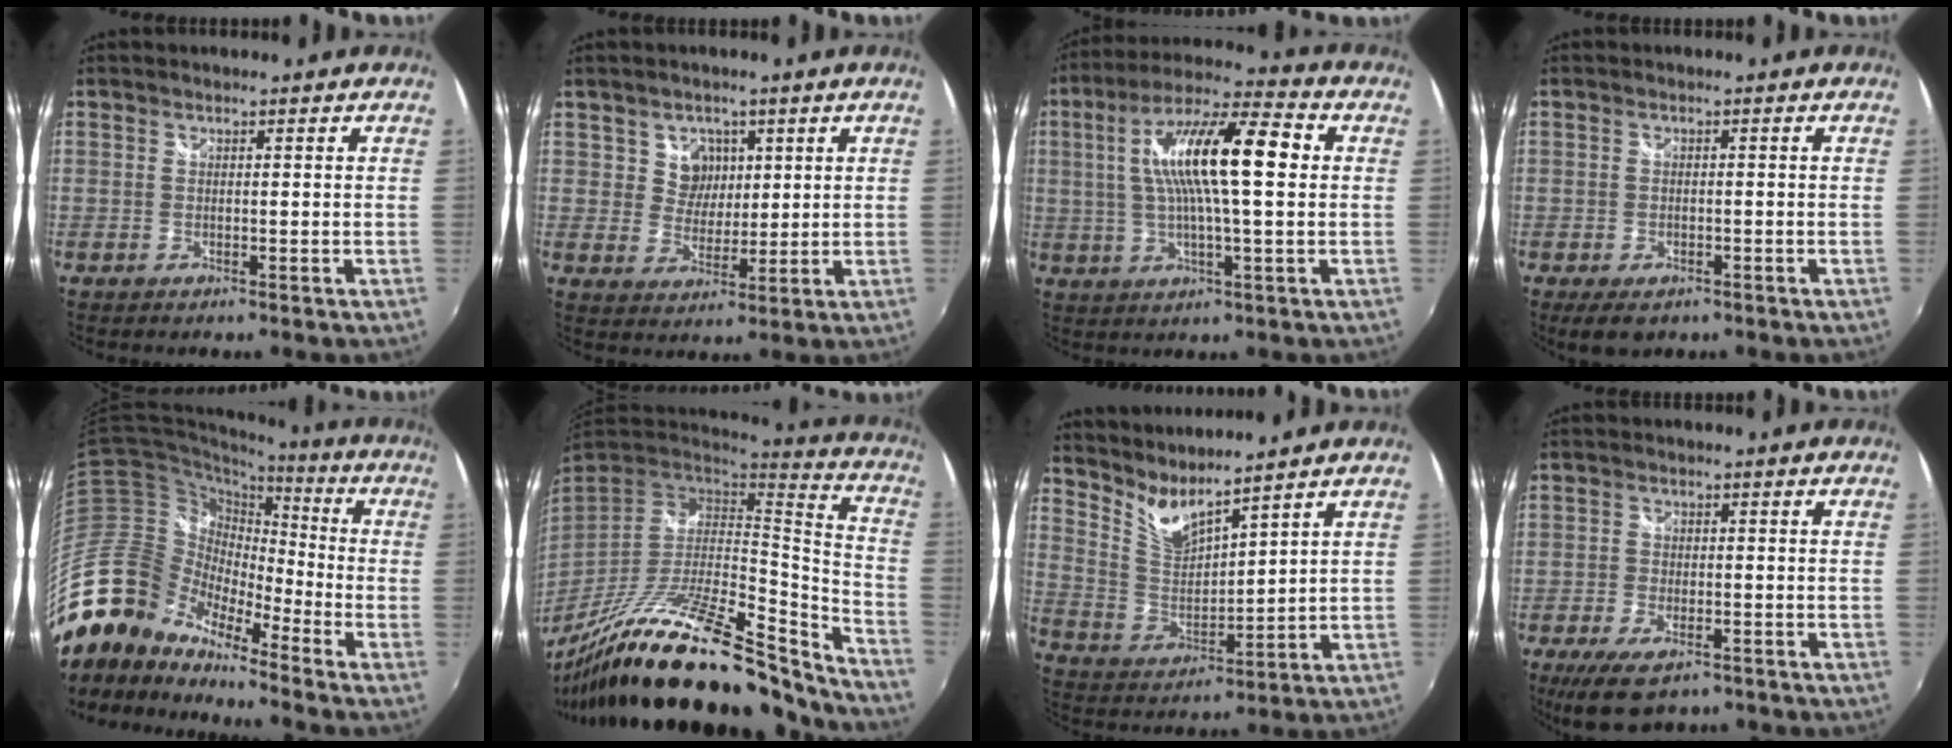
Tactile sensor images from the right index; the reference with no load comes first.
{"total": 5.1, "force": [1.9, 4.6, 1.1], "torque": [-0.015, 0.008, 0.039]}
{"total": 16.0, "force": [2.5, 2.9, 15.6], "torque": [-0.283, 0.020, 0.036]}
{"total": 4.6, "force": [-2.7, 2.6, 2.7], "torque": [-0.054, -0.018, -0.040]}
{"total": 18.9, "force": [-15.2, 8.3, 7.5], "torque": [-0.141, -0.008, -0.306]}
{"total": 29.5, "force": [-23.4, 6.1, 16.8], "torque": [-0.260, -0.042, -0.381]}
{"total": 7.2, "force": [6.7, 0.0, 2.7], "torque": [-0.059, -0.021, 0.138]}
{"total": 8.6, "force": [-5.8, 3.9, 5.1], "torque": [-0.121, -0.024, -0.098]}